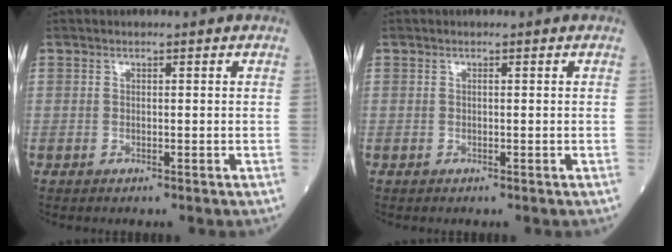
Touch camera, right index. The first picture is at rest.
{"total": 0.0}